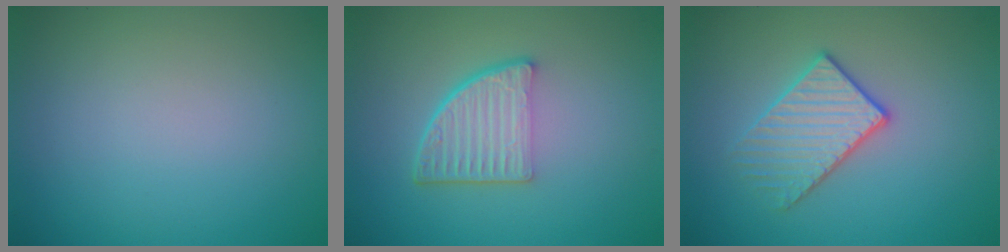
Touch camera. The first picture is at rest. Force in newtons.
{"total": 4.9, "press": 3.4, "slide": 3.6}
{"total": 3.0, "press": 2.9, "slide": 0.8}